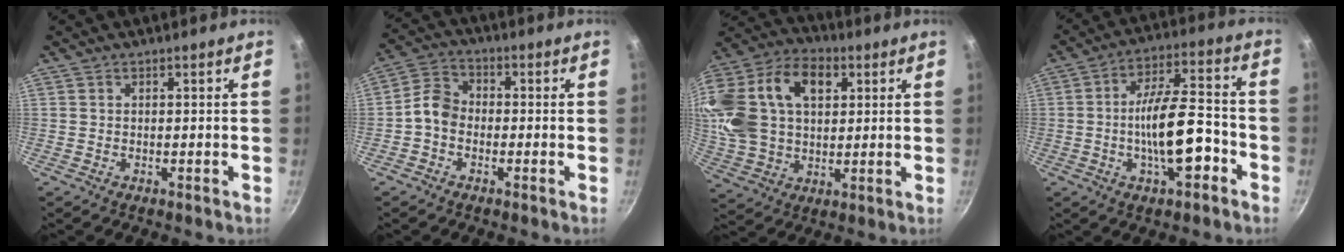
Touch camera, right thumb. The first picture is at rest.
{"total": 6.5, "force": [-1.9, 4.9, 3.8], "torque": [-0.061, 0.033, -0.057]}
{"total": 24.8, "force": [7.0, 16.5, 17.1], "torque": [-0.345, 0.019, 0.121]}
{"total": 13.8, "force": [-4.2, 5.2, 12.1], "torque": [-0.183, 0.040, -0.072]}